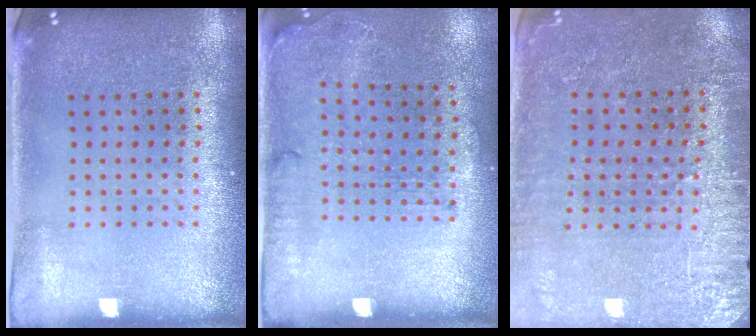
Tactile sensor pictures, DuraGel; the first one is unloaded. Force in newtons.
{"total": 1.7, "press": 1.2, "slide": 1.2}
{"total": 3.0, "press": 2.8, "slide": 0.8}